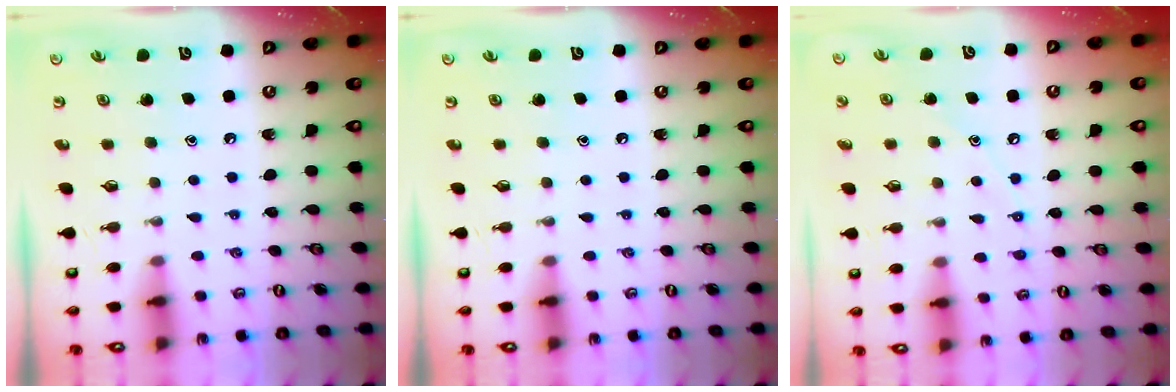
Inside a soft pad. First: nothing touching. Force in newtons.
{"total": 0.0}
{"total": 6.1, "press": 6.1, "slide": 0.4}